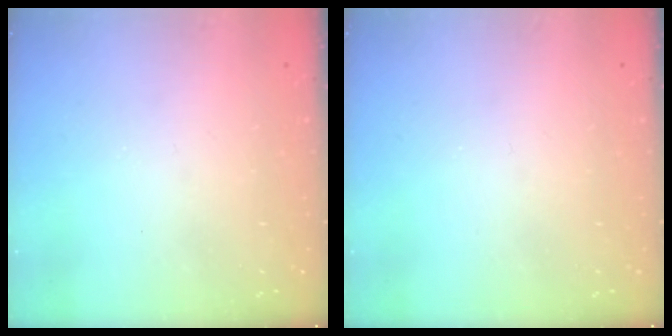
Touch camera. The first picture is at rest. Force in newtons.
{"total": 0.0}